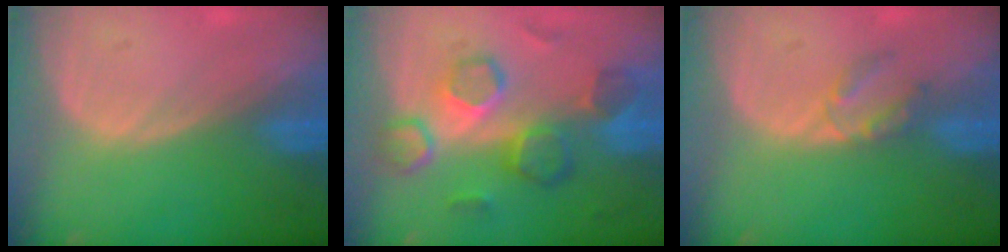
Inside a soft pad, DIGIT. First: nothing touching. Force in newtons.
{"total": 8.7, "press": 8.4, "slide": 2.3}
{"total": 2.8, "press": 2.8, "slide": 0.3}